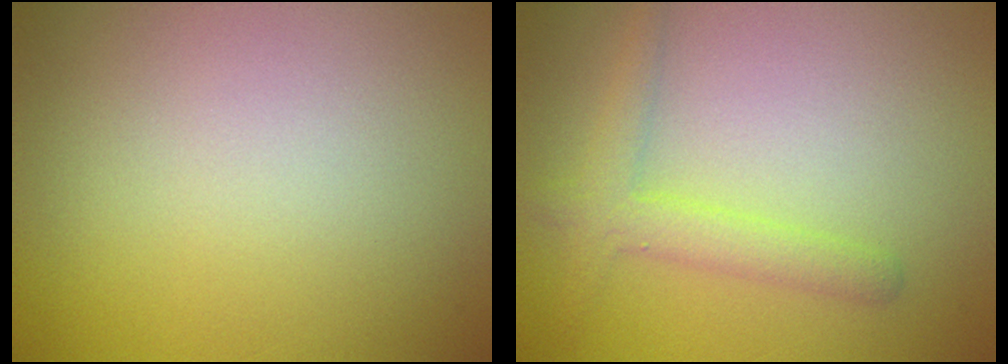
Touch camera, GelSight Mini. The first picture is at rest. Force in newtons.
{"total": 2.7, "press": 2.7, "slide": 0.1}